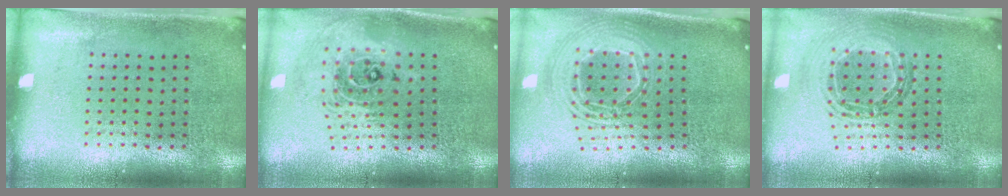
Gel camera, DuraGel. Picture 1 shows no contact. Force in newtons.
{"total": 2.1, "press": 1.7, "slide": 1.4}
{"total": 2.4, "press": 1.8, "slide": 1.6}
{"total": 0.9, "press": 0.9, "slide": 0.1}